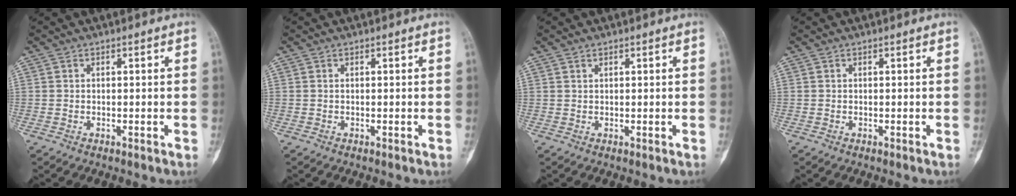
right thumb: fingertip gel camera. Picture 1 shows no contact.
{"total": 0.0}
{"total": 0.6, "force": [0.5, 0.3, 0.2], "torque": [-0.006, -0.003, 0.008]}
{"total": 0.0}